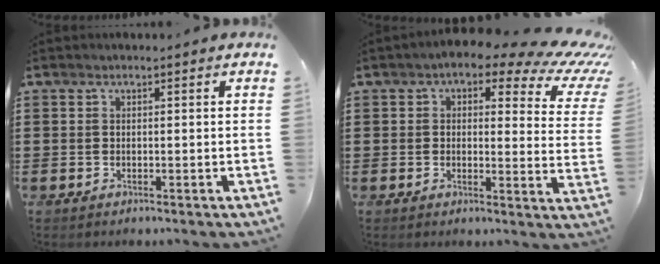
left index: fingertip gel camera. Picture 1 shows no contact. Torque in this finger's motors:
{"motor_torque": [2.14, 0.00, 0.27, -0.10]}